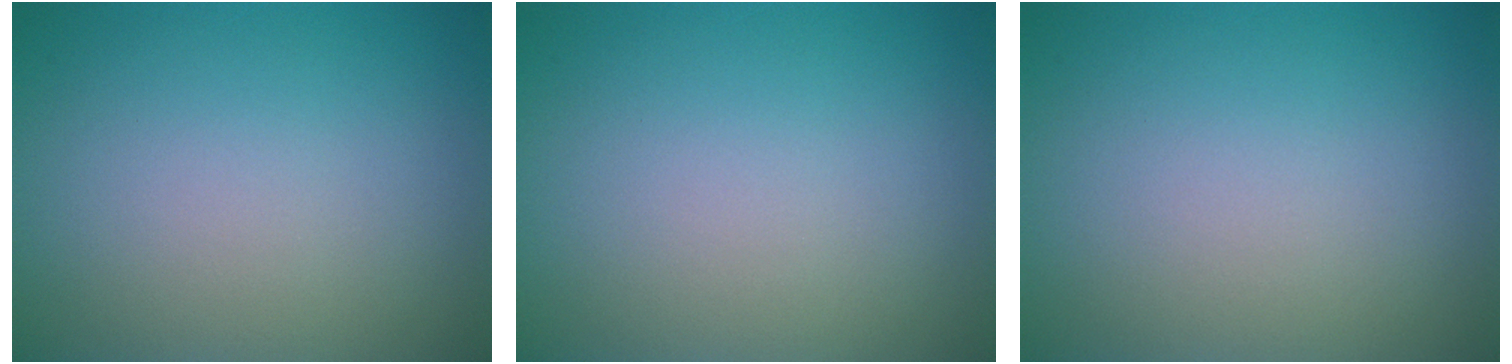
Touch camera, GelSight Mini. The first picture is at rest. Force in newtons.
{"total": 0.0}
{"total": 0.0}